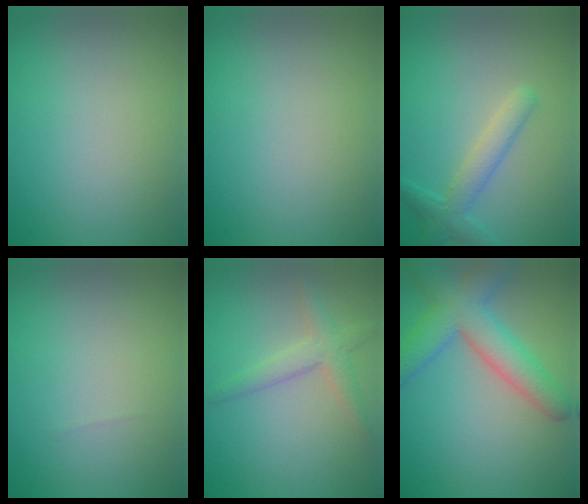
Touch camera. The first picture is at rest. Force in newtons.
{"total": 0.0}
{"total": 2.8, "press": 2.8, "slide": 0.1}
{"total": 0.0}
{"total": 2.6, "press": 2.6, "slide": 0.2}
{"total": 6.6, "press": 6.5, "slide": 0.3}